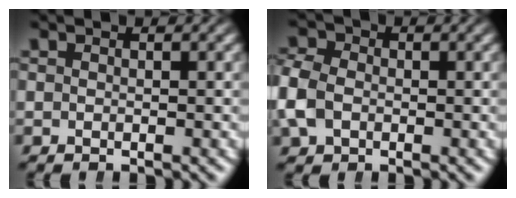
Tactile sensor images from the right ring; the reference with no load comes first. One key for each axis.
{"total": 3.7, "fx": -0.5, "fy": 3.2, "fz": 1.8, "tx": -0.053, "ty": -0.005, "tz": -0.006}